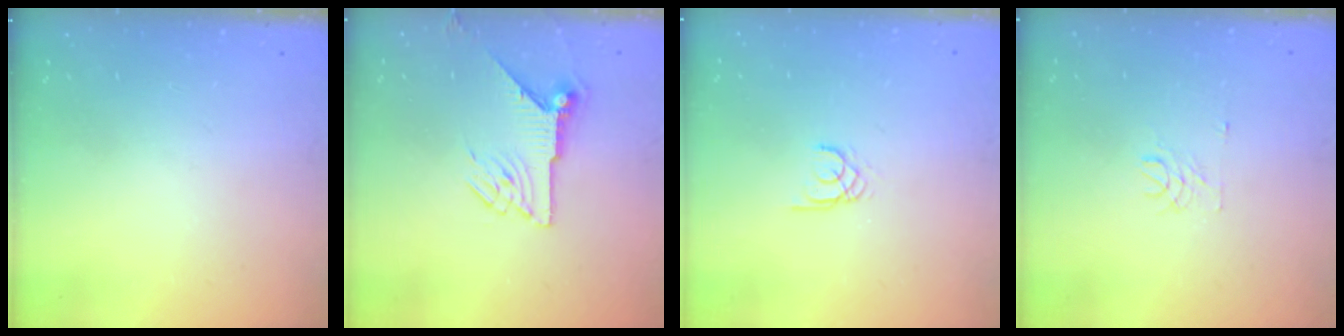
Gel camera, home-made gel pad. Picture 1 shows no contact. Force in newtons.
{"total": 9.5, "press": 9.5, "slide": 0.5}
{"total": 1.5, "press": 1.5, "slide": 0.1}
{"total": 3.5, "press": 3.5, "slide": 0.3}